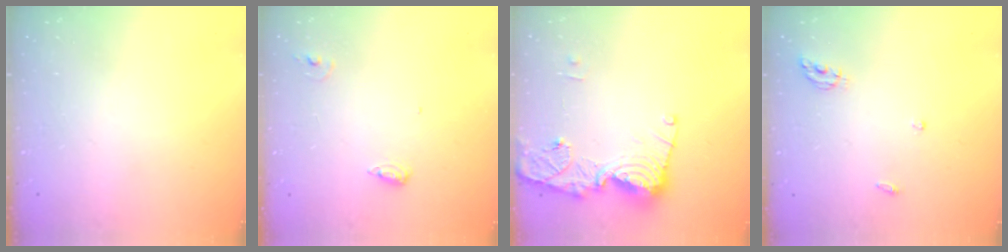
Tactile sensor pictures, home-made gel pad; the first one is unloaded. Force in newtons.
{"total": 6.0, "press": 5.8, "slide": 1.5}
{"total": 14.4, "press": 14.4, "slide": 1.4}
{"total": 5.2, "press": 5.2, "slide": 0.4}